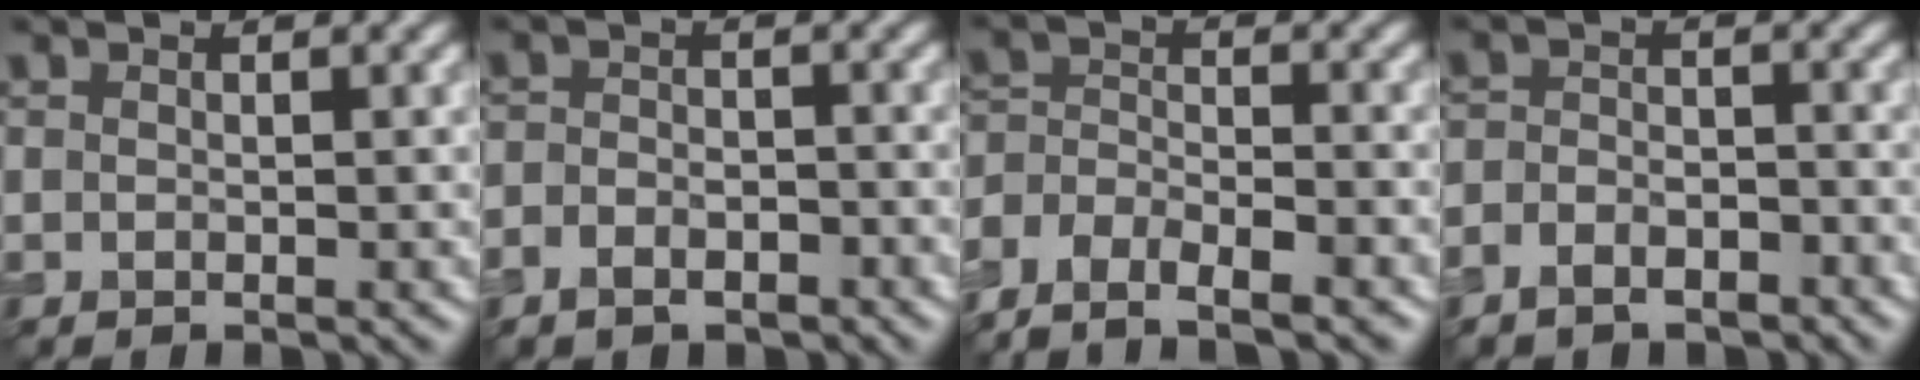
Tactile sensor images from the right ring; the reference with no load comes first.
{"total": 2.8, "force": [-2.0, 1.8, 0.8], "torque": [0.005, 0.002, -0.038]}
{"total": 6.0, "force": [-5.1, 2.4, 2.3], "torque": [-0.027, -0.001, -0.089]}
{"total": 3.0, "force": [-2.3, 1.7, 0.7], "torque": [-0.010, -0.001, -0.047]}